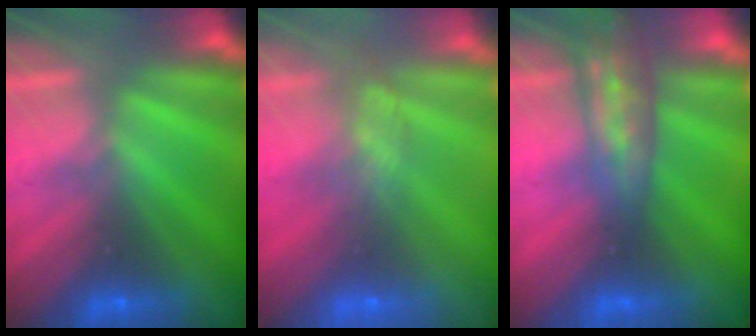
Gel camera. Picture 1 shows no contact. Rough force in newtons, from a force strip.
{"total": 7.8}
{"total": 2.9}